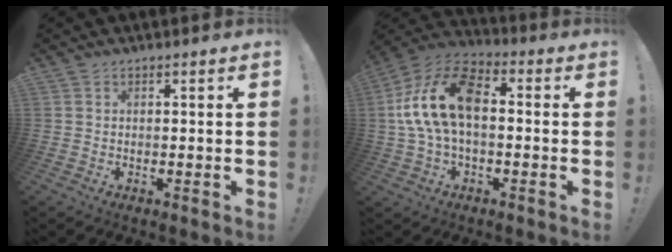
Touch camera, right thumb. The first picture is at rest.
{"total": 17.0, "force": [1.6, 9.7, 13.9], "torque": [-0.258, 0.015, 0.032]}